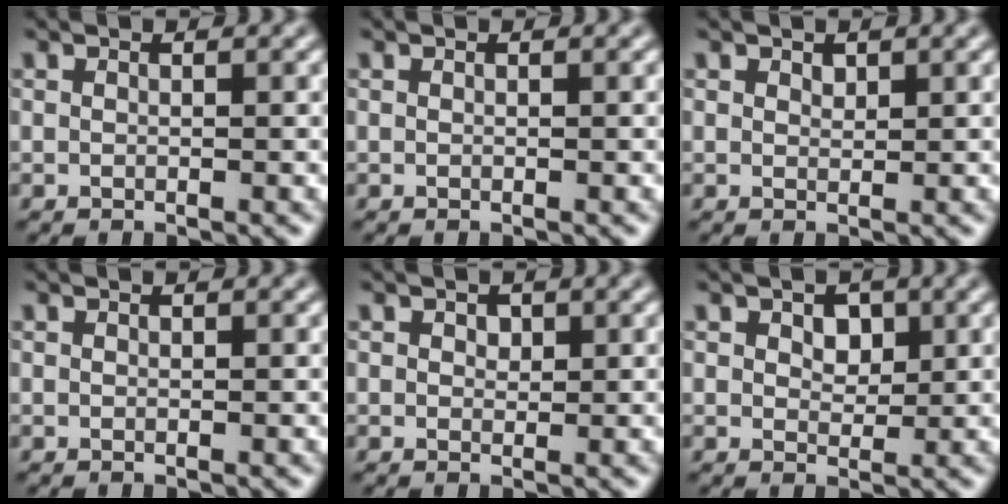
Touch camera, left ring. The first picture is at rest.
{"total": 0.0}
{"total": 0.7, "force": [0.5, 0.4, 0.2], "torque": [-0.006, -0.003, 0.010]}
{"total": 0.0}
{"total": 0.8, "force": [0.4, 0.7, 0.4], "torque": [-0.007, -0.004, 0.005]}
{"total": 2.0, "force": [0.7, 1.4, 1.2], "torque": [-0.022, -0.002, 0.010]}